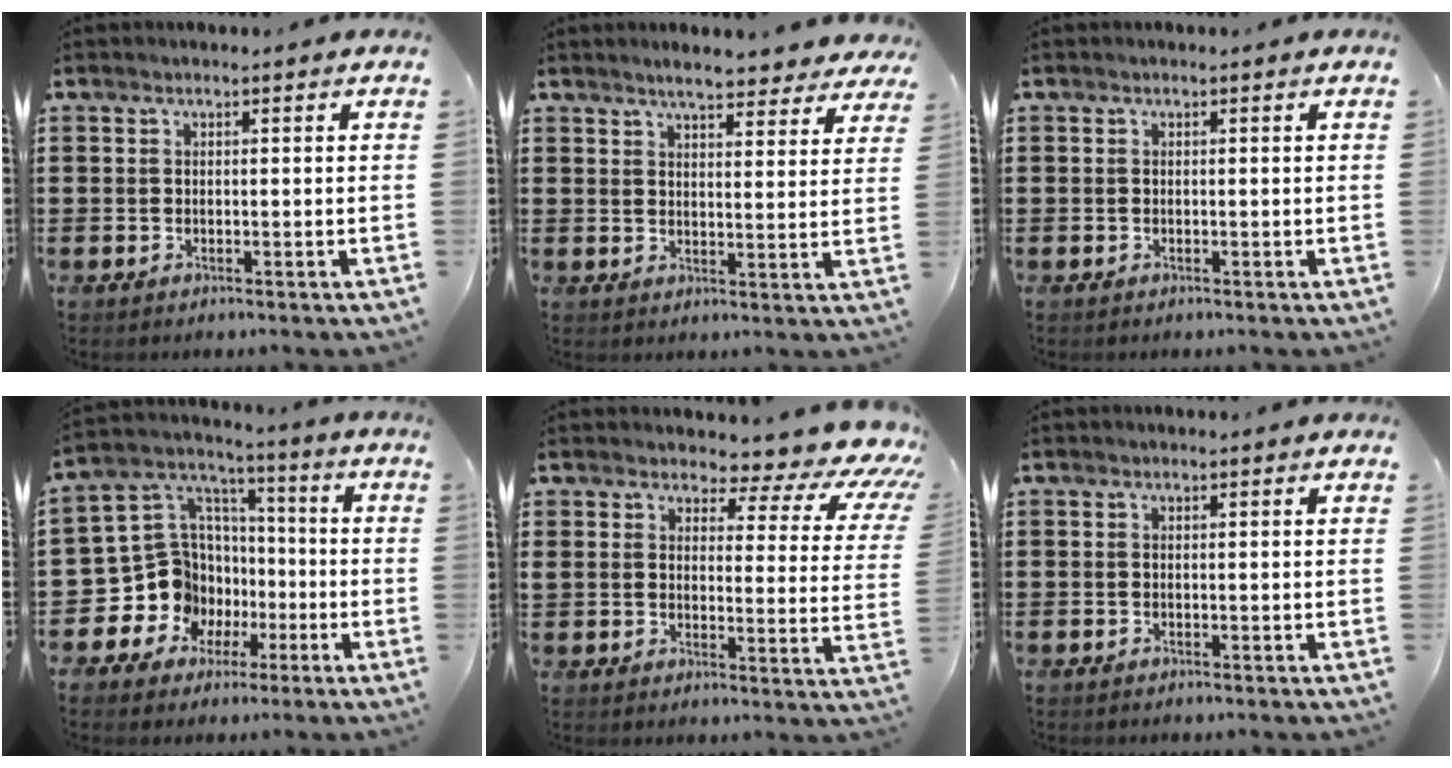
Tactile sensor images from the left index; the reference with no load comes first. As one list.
[{"total": 5.1, "force": [4.7, 0.4, 1.9], "torque": [-0.051, -0.012, 0.085]}, {"total": 0.0}, {"total": 11.5, "force": [-3.2, 10.8, 2.5], "torque": [-0.110, -0.010, -0.045]}, {"total": 4.9, "force": [3.7, 1.9, 2.7], "torque": [-0.055, -0.024, 0.054]}, {"total": 0.0}]